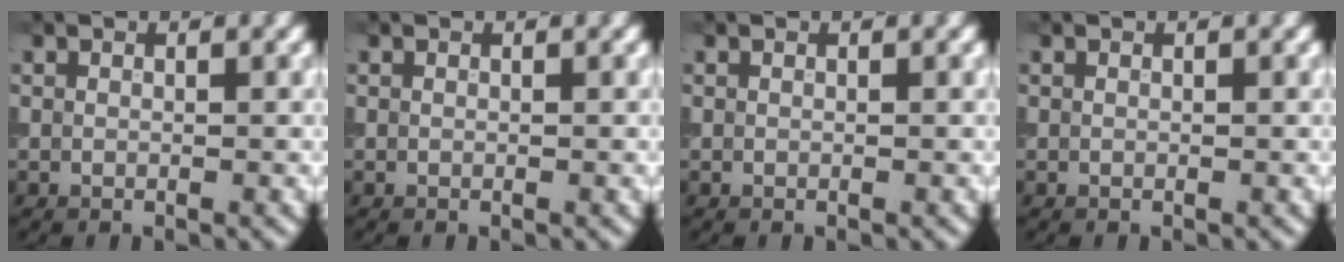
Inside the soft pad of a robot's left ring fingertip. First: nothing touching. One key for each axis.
{"total": 0.0}
{"total": 0.0}
{"total": 0.0}